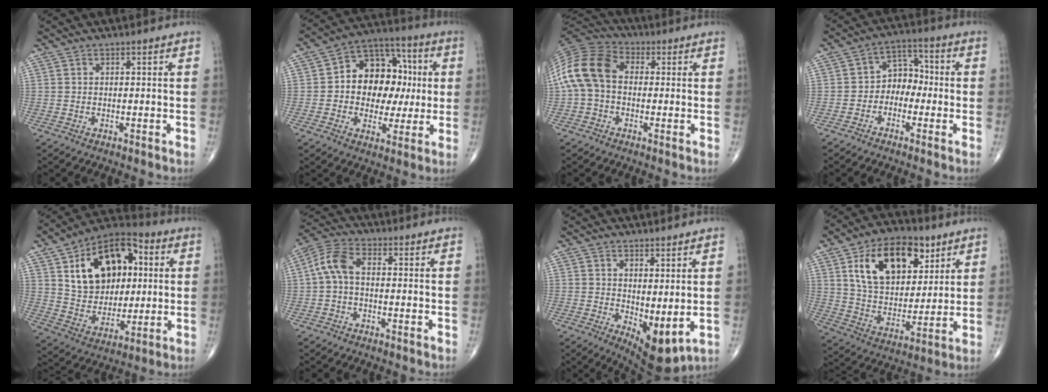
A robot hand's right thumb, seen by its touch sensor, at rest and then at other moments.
{"total": 16.5, "force": [1.0, 11.9, 11.3], "torque": [-0.114, 0.031, 0.011]}
{"total": 12.7, "force": [0.1, 9.0, 9.0], "torque": [-0.181, 0.034, -0.010]}
{"total": 6.3, "force": [-1.6, 4.9, 3.7], "torque": [-0.024, 0.036, -0.046]}
{"total": 20.7, "force": [5.4, 13.8, 14.4], "torque": [-0.188, 0.004, 0.091]}
{"total": 6.2, "force": [-0.3, 3.3, 5.3], "torque": [-0.117, 0.023, -0.017]}
{"total": 7.5, "force": [0.2, 3.2, 6.8], "torque": [-0.087, -0.020, 0.018]}
{"total": 19.4, "force": [8.2, 11.8, 13.1], "torque": [-0.174, -0.027, 0.146]}